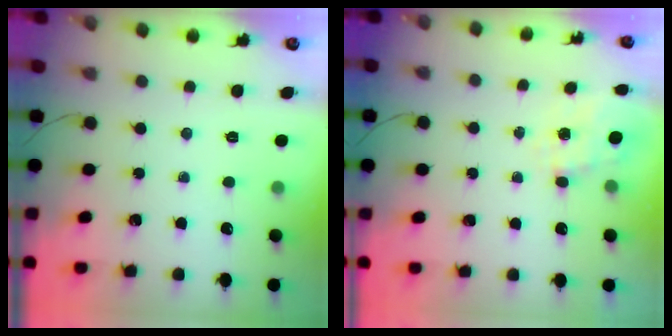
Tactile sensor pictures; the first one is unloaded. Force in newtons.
{"total": 4.9, "press": 4.8, "slide": 0.9}